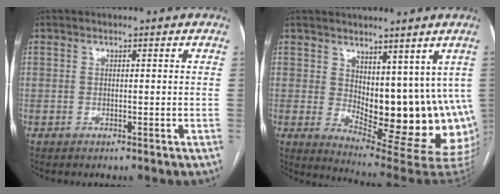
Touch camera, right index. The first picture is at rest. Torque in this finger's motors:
{"motor_torque": [2.01, 0.13, 0.46, 0.07]}